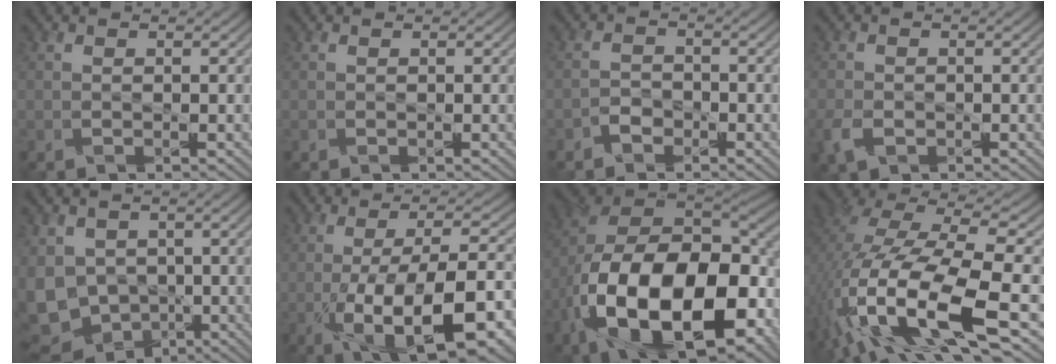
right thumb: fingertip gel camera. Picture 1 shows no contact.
{"total": 0.0}
{"total": 2.0, "force": [-1.6, 1.1, 0.5], "torque": [-0.007, 0.004, -0.035]}
{"total": 2.7, "force": [-1.4, 1.8, 1.4], "torque": [-0.044, -0.013, -0.030]}
{"total": 10.4, "force": [-1.6, 8.3, 5.9], "torque": [-0.162, -0.016, -0.031]}
{"total": 14.8, "force": [-4.7, 4.8, 13.2], "torque": [-0.208, -0.003, -0.073]}
{"total": 20.9, "force": [-7.3, 10.8, 16.3], "torque": [-0.341, -0.041, -0.114]}
{"total": 18.1, "force": [-6.1, 6.8, 15.6], "torque": [-0.345, -0.033, -0.101]}